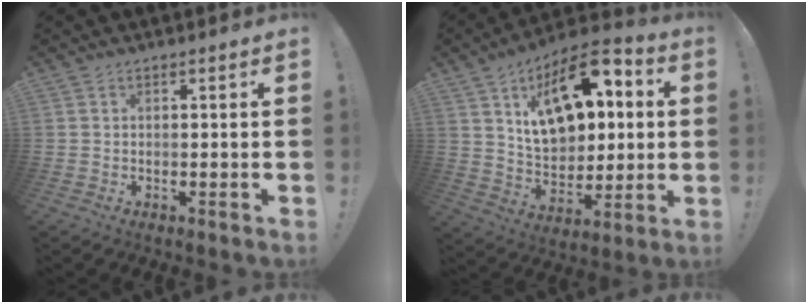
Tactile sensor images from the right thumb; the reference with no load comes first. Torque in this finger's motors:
{"motor_torque": [2.51, 2.50, 0.32, 0.21, 0.39]}